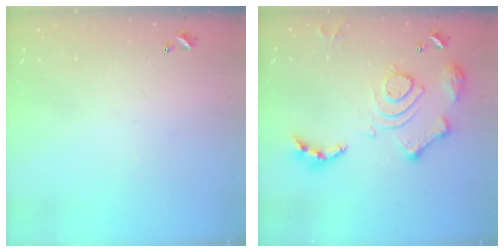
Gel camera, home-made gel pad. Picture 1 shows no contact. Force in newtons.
{"total": 16.1, "press": 16.0, "slide": 1.8}